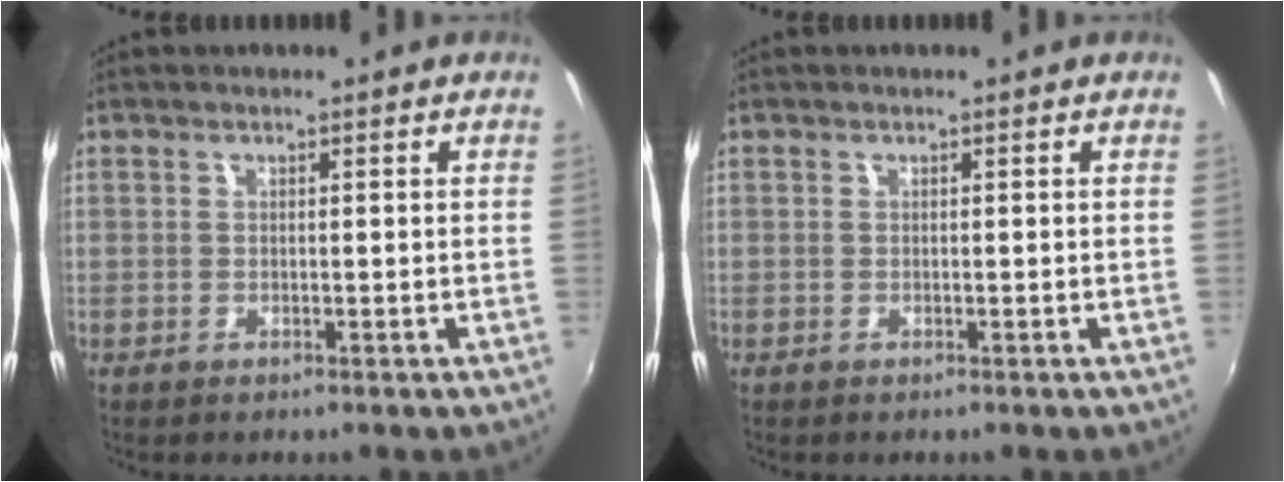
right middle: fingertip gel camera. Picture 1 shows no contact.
{"total": 0.0}